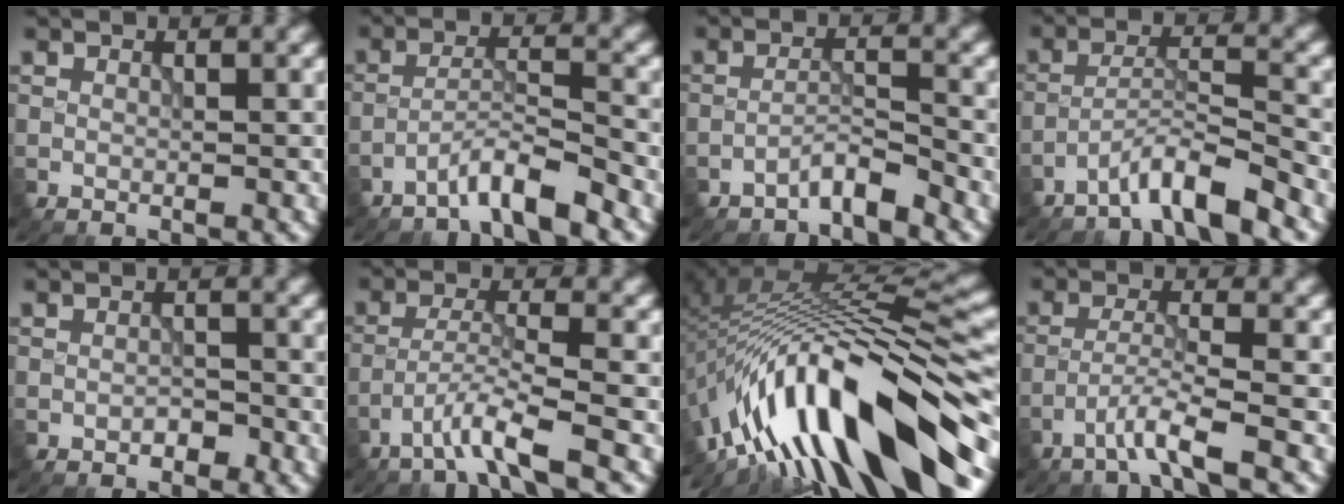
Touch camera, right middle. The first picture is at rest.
{"total": 3.7, "force": [-3.1, 0.1, 2.1], "torque": [-0.034, 0.011, -0.067]}
{"total": 2.5, "force": [-2.3, 0.1, 1.0], "torque": [-0.011, 0.011, -0.047]}
{"total": 4.4, "force": [-3.7, 0.2, 2.4], "torque": [-0.041, 0.011, -0.077]}
{"total": 1.2, "force": [-0.7, 0.6, 0.7], "torque": [-0.010, 0.001, -0.012]}
{"total": 3.8, "force": [-2.6, 0.0, 2.8], "torque": [-0.051, 0.010, -0.061]}
{"total": 15.1, "force": [-7.7, 4.0, 12.4], "torque": [-0.210, 0.029, -0.118]}
{"total": 3.3, "force": [-2.2, 0.0, 2.5], "torque": [-0.044, 0.009, -0.056]}